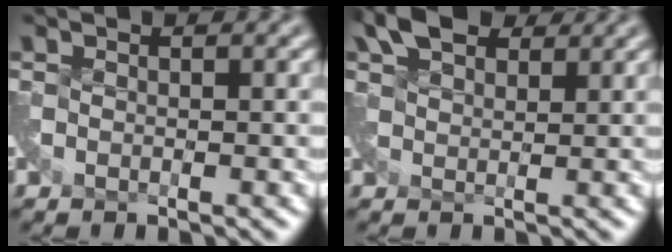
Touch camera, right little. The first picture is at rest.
{"total": 4.3, "force": [3.2, 2.2, 1.8], "torque": [-0.038, 0.014, 0.055]}